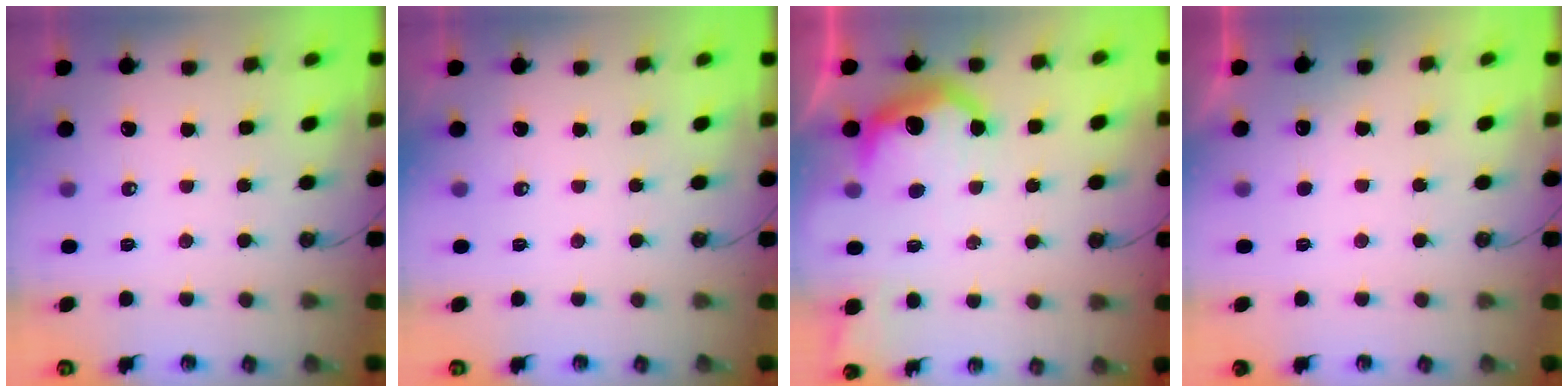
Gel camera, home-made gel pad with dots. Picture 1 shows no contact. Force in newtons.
{"total": 0.0}
{"total": 12.4, "press": 12.4, "slide": 0.7}
{"total": 2.6, "press": 2.4, "slide": 1.0}